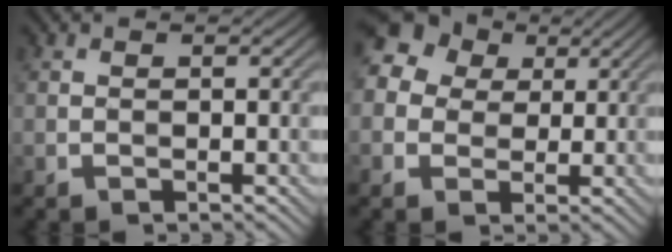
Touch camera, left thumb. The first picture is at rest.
{"total": 12.0, "force": [4.1, 9.9, 5.3], "torque": [-0.156, 0.031, 0.060]}